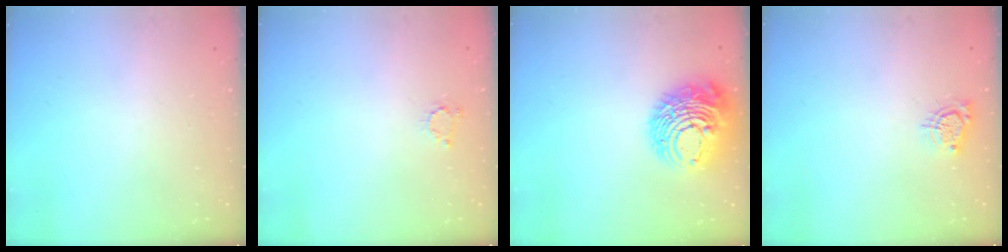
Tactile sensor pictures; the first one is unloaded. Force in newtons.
{"total": 3.0, "press": 3.0, "slide": 0.2}
{"total": 13.5, "press": 13.4, "slide": 1.3}
{"total": 4.9, "press": 4.9, "slide": 0.4}